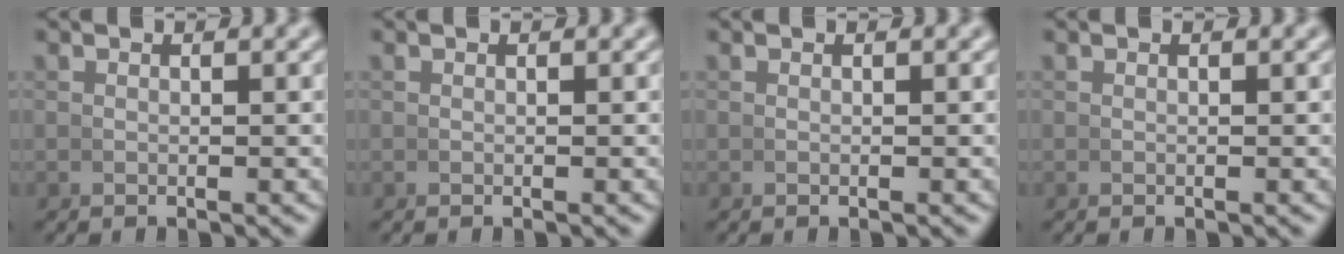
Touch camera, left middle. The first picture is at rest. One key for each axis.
{"total": 0.0}
{"total": 0.0}
{"total": 0.0}